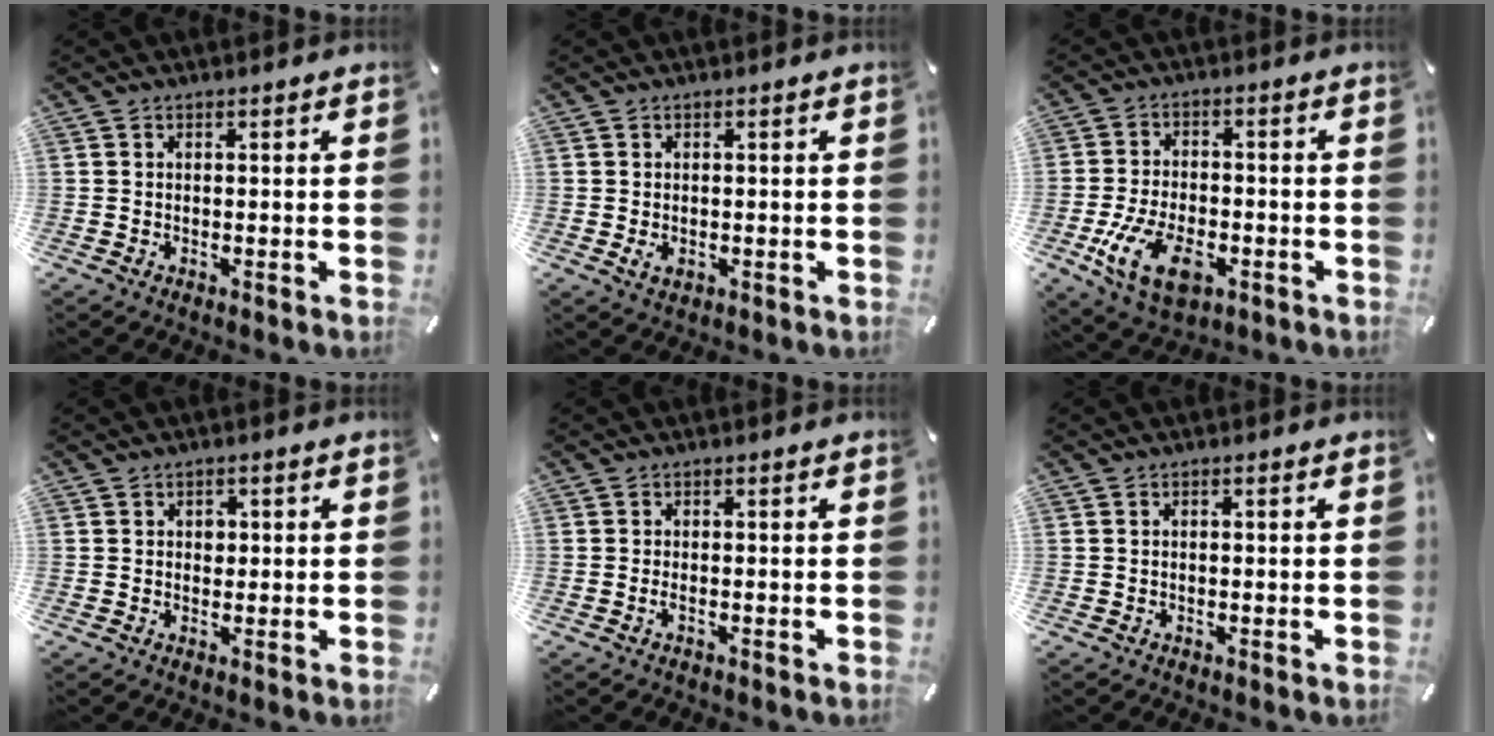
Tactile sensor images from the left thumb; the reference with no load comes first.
{"total": 2.0, "force": [-0.5, 1.3, 1.4], "torque": [-0.017, -0.001, -0.011]}
{"total": 12.6, "force": [-4.8, 7.6, 8.9], "torque": [-0.183, 0.005, -0.086]}
{"total": 2.1, "force": [0.2, 1.7, 1.2], "torque": [0.000, -0.003, -0.003]}
{"total": 1.4, "force": [-0.6, 0.5, 1.2], "torque": [-0.023, 0.001, -0.012]}
{"total": 0.8, "force": [-0.2, 0.3, 0.7], "torque": [-0.012, 0.000, -0.005]}